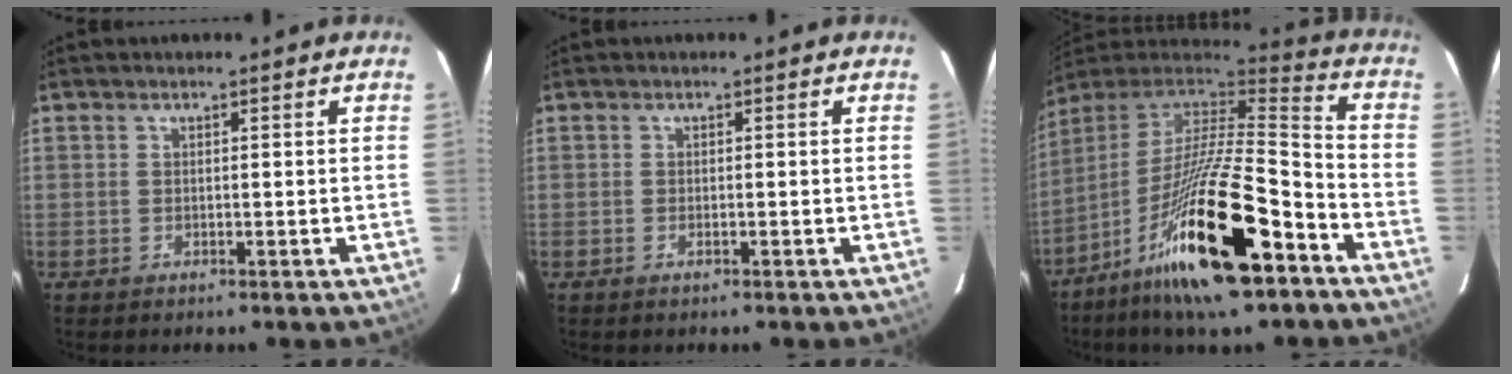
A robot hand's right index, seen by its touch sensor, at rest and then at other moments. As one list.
[{"total": 0.6, "force": [-0.3, 0.0, 0.5], "torque": [-0.011, -0.001, -0.004]}, {"total": 24.5, "force": [-13.3, 3.7, 20.2], "torque": [-0.363, -0.035, -0.234]}]